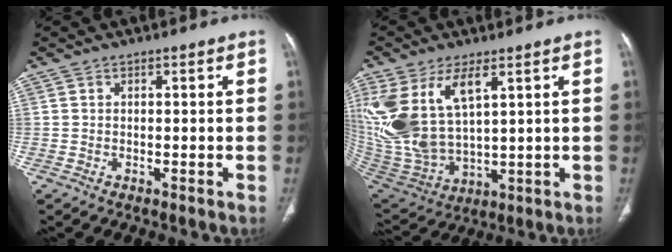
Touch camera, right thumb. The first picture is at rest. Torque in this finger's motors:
{"motor_torque": [1.30, 3.71, 1.99, 0.78, 0.28]}